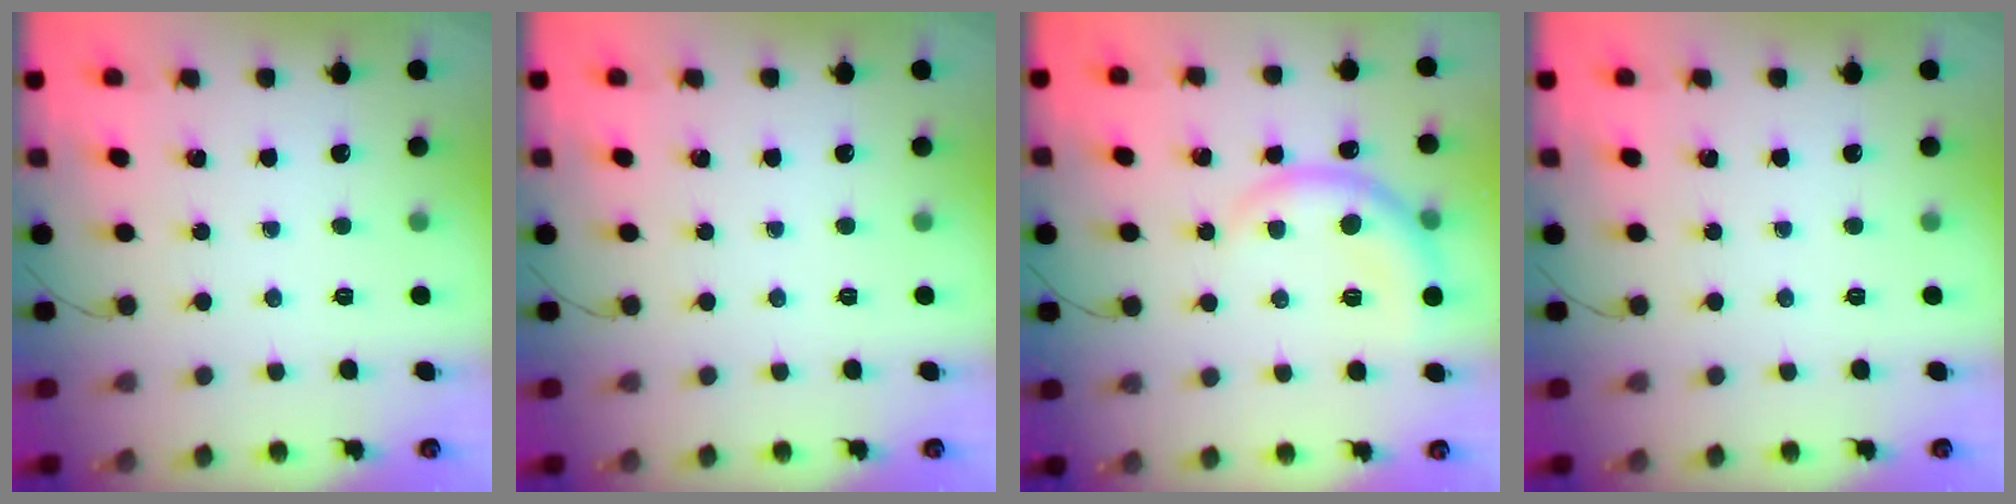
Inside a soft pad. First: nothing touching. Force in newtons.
{"total": 0.0}
{"total": 8.1, "press": 8.1, "slide": 0.4}
{"total": 0.0}